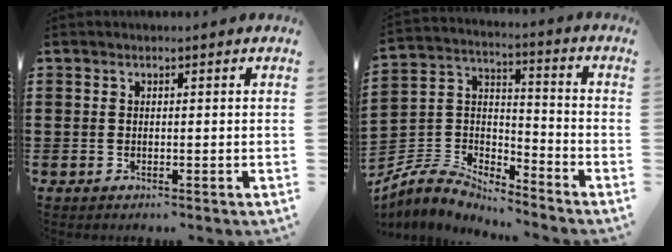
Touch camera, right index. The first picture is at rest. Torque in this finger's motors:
{"motor_torque": [-1.15, 0.67, -1.05, -0.21]}